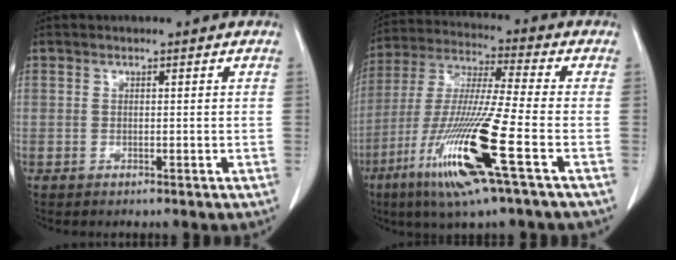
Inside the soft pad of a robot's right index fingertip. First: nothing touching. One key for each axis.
{"total": 17.1, "fx": -7.2, "fy": -0.5, "fz": 15.5, "tx": -0.332, "ty": -0.032, "tz": -0.140}